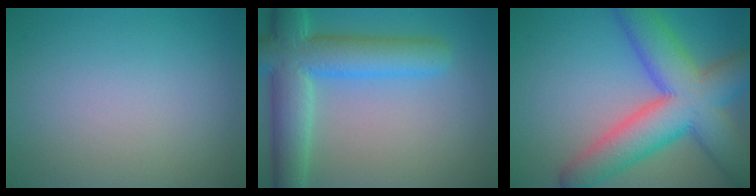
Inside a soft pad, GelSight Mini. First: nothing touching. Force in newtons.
{"total": 8.5, "press": 8.5, "slide": 0.7}
{"total": 11.3, "press": 11.3, "slide": 0.2}